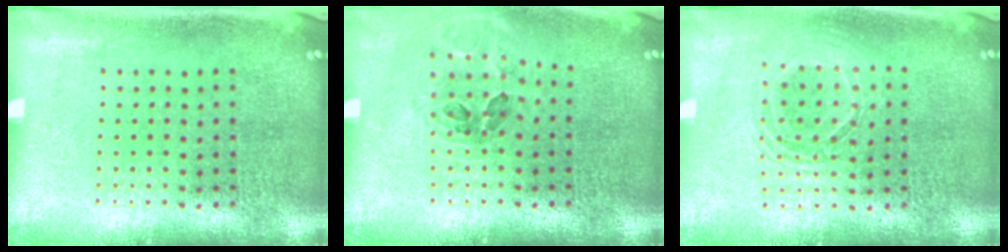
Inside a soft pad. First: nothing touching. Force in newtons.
{"total": 0.9, "press": 0.9, "slide": 0.1}
{"total": 1.6, "press": 1.4, "slide": 0.8}